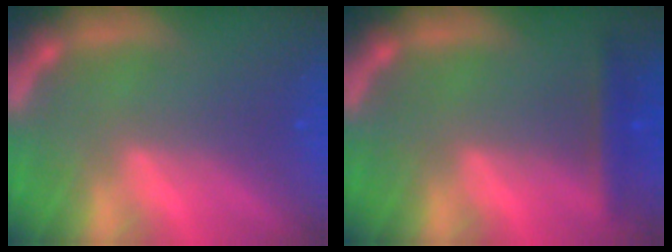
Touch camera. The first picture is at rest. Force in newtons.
{"total": 2.4}